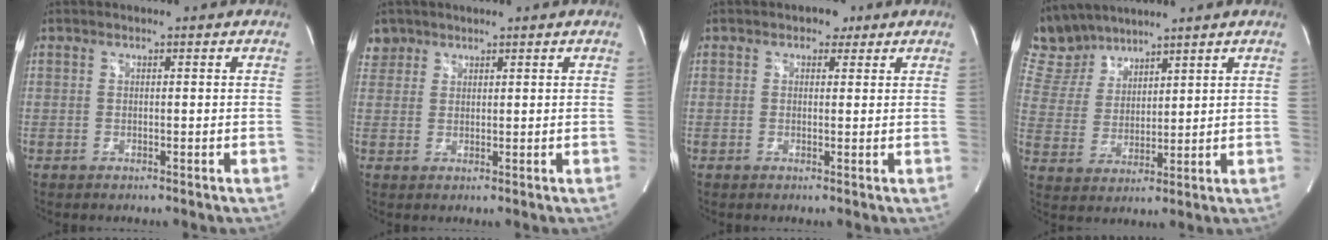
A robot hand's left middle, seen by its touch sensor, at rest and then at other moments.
{"total": 2.7, "force": [2.0, 1.8, -0.3], "torque": [0.011, 0.009, 0.038]}
{"total": 2.1, "force": [1.2, 1.4, 0.9], "torque": [-0.013, 0.008, 0.014]}
{"total": 8.2, "force": [7.7, 2.6, 0.8], "torque": [-0.033, 0.014, 0.171]}